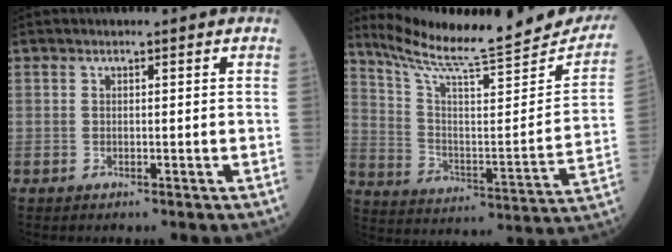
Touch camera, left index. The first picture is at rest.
{"total": 25.3, "force": [22.5, 1.8, 11.3], "torque": [-0.179, -0.064, 0.314]}